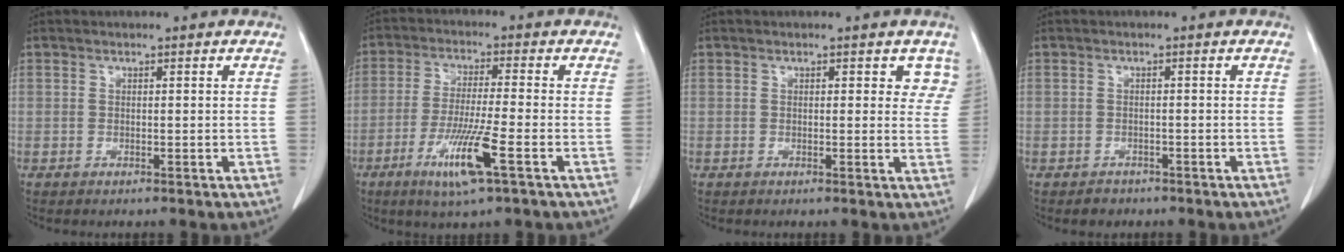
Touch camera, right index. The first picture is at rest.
{"total": 9.1, "force": [-4.2, -0.2, 8.1], "torque": [-0.161, -0.017, -0.076]}
{"total": 3.3, "force": [1.7, 1.8, 2.1], "torque": [0.000, 0.000, 0.009]}
{"total": 1.7, "force": [-1.2, 1.2, 0.0], "torque": [-0.004, 0.004, -0.017]}